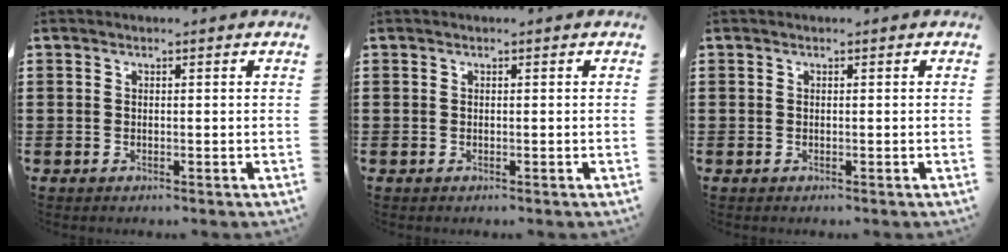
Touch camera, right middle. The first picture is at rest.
{"total": 0.0}
{"total": 0.0}